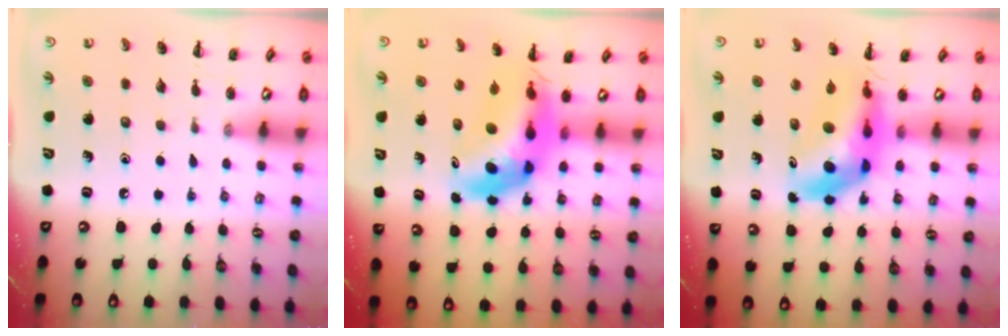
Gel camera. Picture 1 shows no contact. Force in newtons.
{"total": 8.3, "press": 7.9, "slide": 2.6}
{"total": 11.6, "press": 11.1, "slide": 3.3}